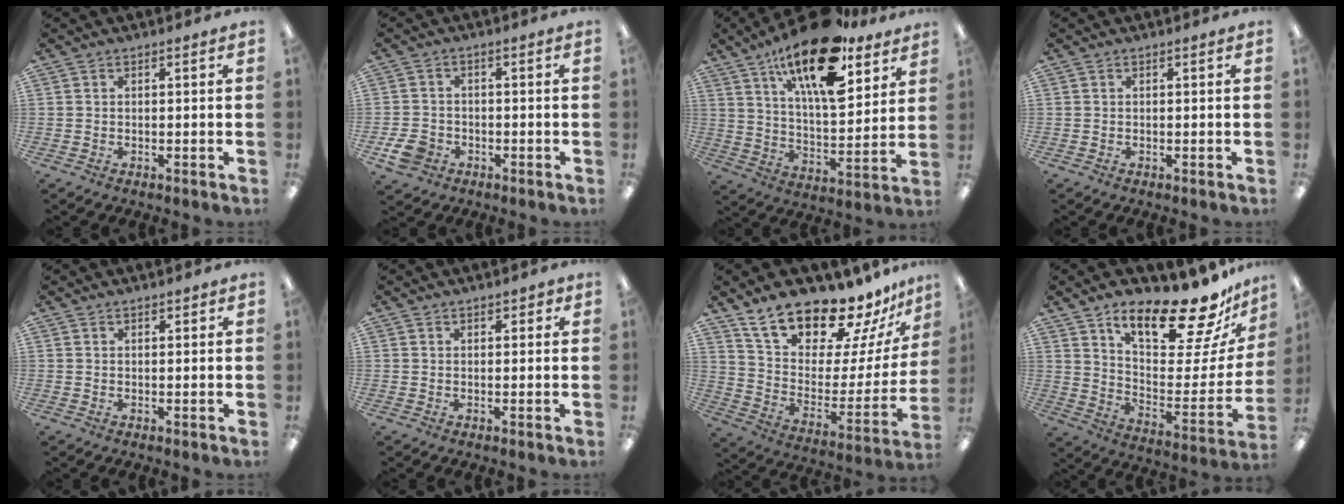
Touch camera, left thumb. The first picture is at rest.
{"total": 5.4, "force": [-2.6, 4.1, 2.4], "torque": [-0.054, 0.012, -0.048]}
{"total": 21.6, "force": [14.0, 8.0, 14.3], "torque": [-0.237, -0.077, 0.235]}
{"total": 0.0}
{"total": 0.9, "force": [0.7, 0.4, 0.2], "torque": [0.003, -0.002, 0.011]}
{"total": 1.4, "force": [1.0, 0.8, 0.6], "torque": [-0.011, 0.001, 0.019]}
{"total": 20.2, "force": [17.2, 6.6, 8.4], "torque": [-0.142, -0.133, 0.300]}
{"total": 19.8, "force": [16.0, 5.3, 10.5], "torque": [-0.152, -0.125, 0.264]}